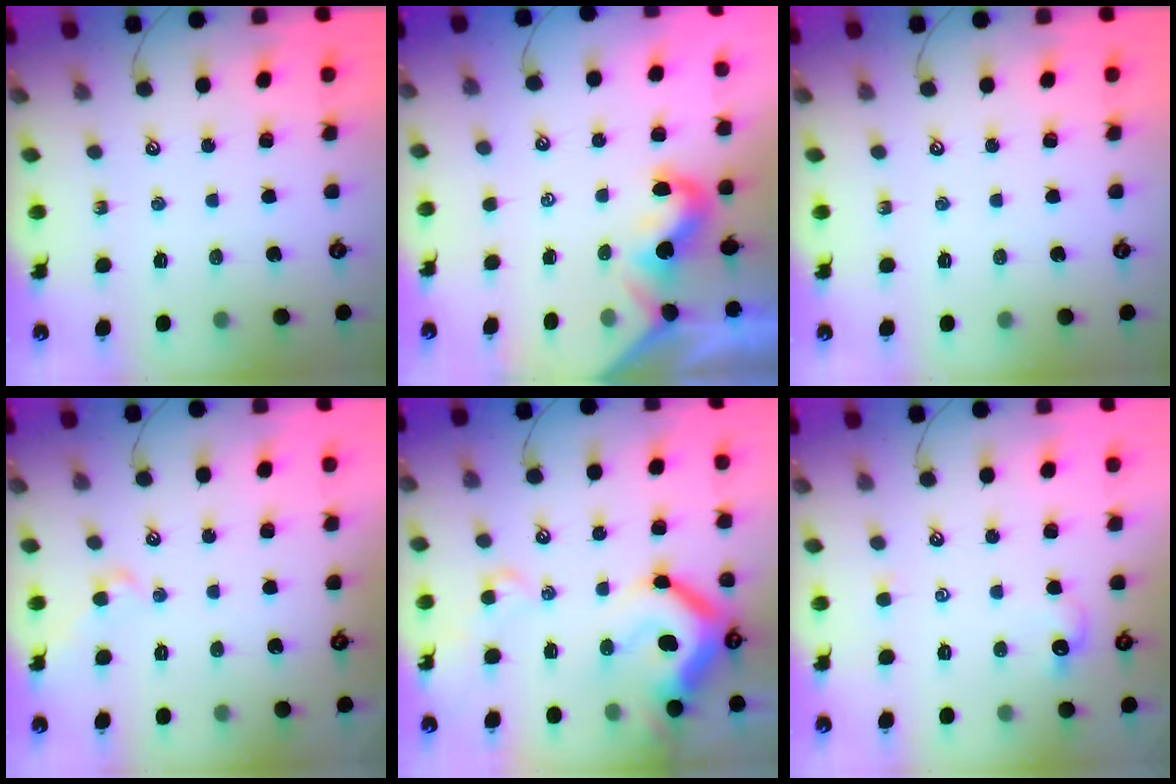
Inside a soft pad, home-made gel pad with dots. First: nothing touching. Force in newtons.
{"total": 2.0, "press": 1.9, "slide": 0.6}
{"total": 0.0}
{"total": 0.8, "press": 0.7, "slide": 0.5}
{"total": 21.8, "press": 21.6, "slide": 3.3}
{"total": 0.5, "press": 0.2, "slide": 0.5}